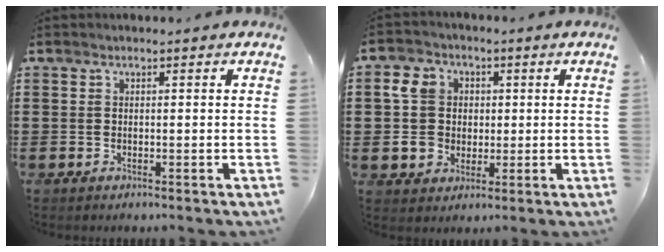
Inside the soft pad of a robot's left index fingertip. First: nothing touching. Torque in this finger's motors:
{"motor_torque": [1.08, 1.06, 0.24, 0.07]}